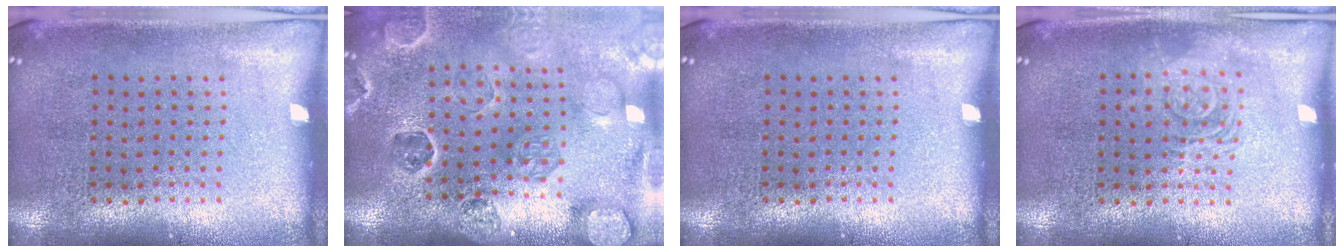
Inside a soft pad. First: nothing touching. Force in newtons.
{"total": 2.6, "press": 2.6, "slide": 0.3}
{"total": 0.0}
{"total": 2.7, "press": 2.6, "slide": 0.4}